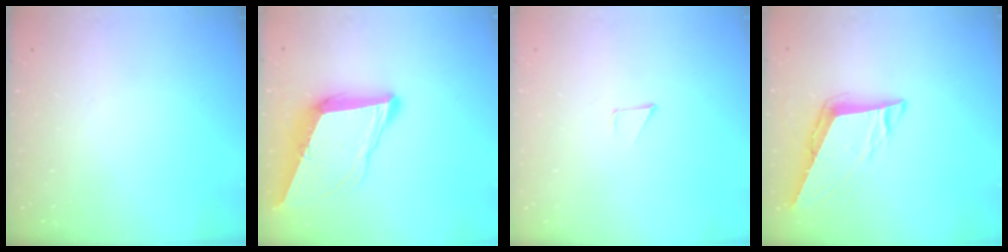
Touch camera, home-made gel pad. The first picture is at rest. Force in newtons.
{"total": 11.1, "press": 10.6, "slide": 3.3}
{"total": 3.3, "press": 3.3, "slide": 0.3}
{"total": 8.7, "press": 8.4, "slide": 2.1}